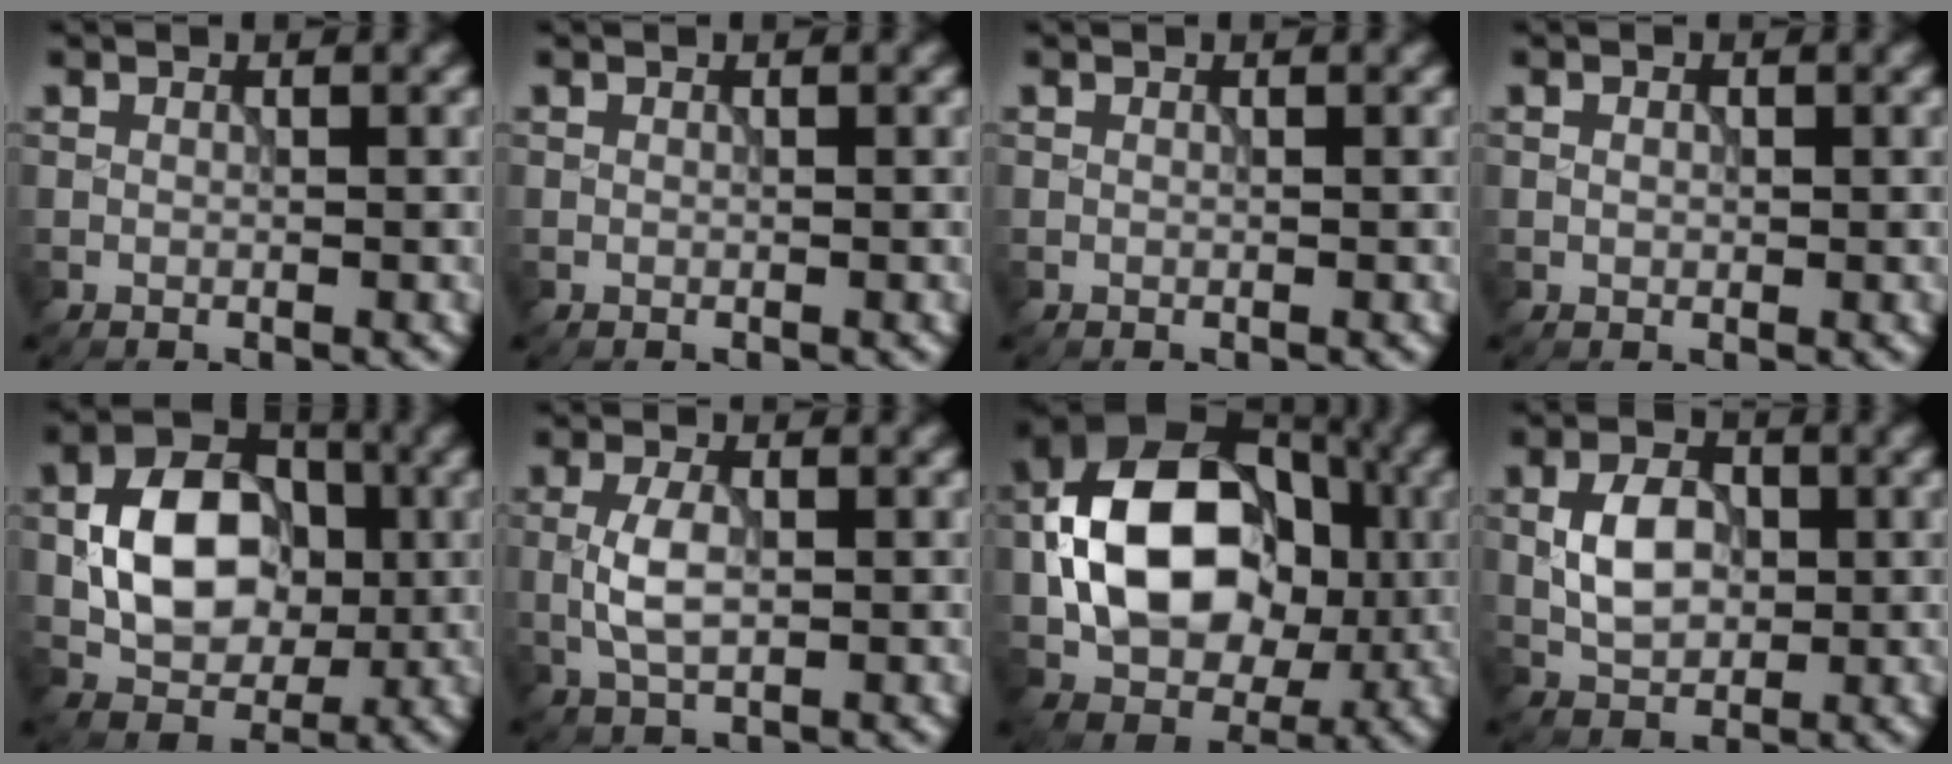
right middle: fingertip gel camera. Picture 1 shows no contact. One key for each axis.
{"total": 0.0}
{"total": 0.0}
{"total": 0.6, "fx": 0.2, "fy": 0.5, "fz": 0.2, "tx": -0.003, "ty": 0.001, "tz": 0.003}
{"total": 8.2, "fx": 0.1, "fy": 6.0, "fz": 5.6, "tx": -0.093, "ty": 0.008, "tz": -0.001}
{"total": 3.0, "fx": -0.2, "fy": 1.5, "fz": 2.6, "tx": -0.058, "ty": 0.001, "tz": -0.003}
{"total": 13.3, "fx": 0.4, "fy": 9.5, "fz": 9.2, "tx": -0.162, "ty": 0.014, "tz": 0.002}
{"total": 4.4, "fx": 0.2, "fy": 3.0, "fz": 3.1, "tx": -0.060, "ty": 0.004, "tz": 0.001}